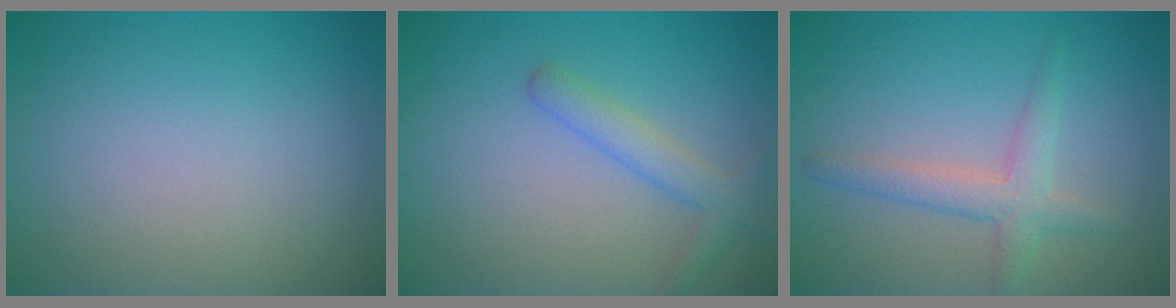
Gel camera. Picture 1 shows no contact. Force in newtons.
{"total": 2.4, "press": 2.4, "slide": 0.1}
{"total": 1.9, "press": 1.8, "slide": 0.3}